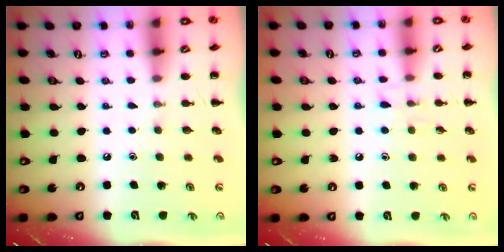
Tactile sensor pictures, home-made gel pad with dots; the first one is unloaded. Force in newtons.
{"total": 6.3, "press": 5.9, "slide": 2.3}